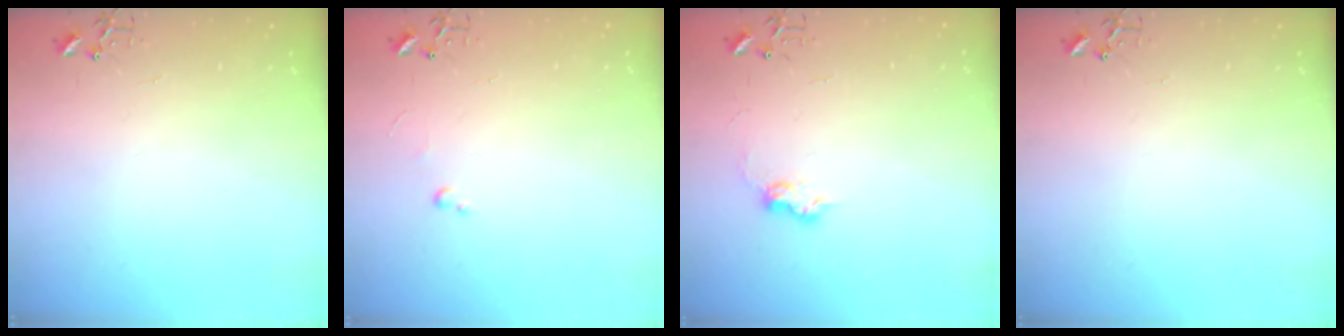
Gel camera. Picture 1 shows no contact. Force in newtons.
{"total": 2.6, "press": 2.6, "slide": 0.4}
{"total": 7.4, "press": 7.4, "slide": 0.4}
{"total": 0.0}